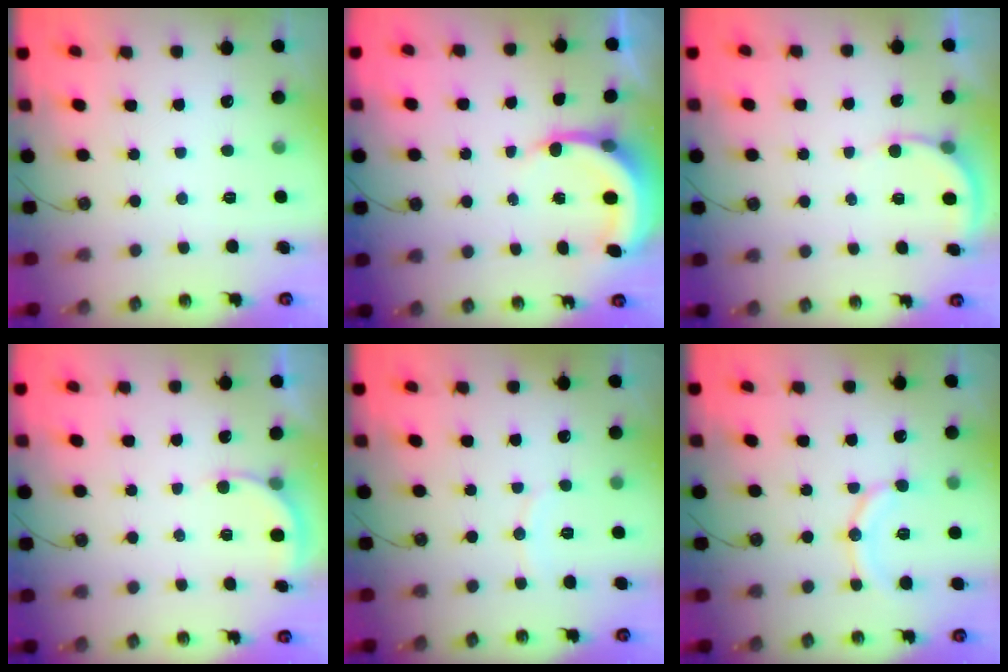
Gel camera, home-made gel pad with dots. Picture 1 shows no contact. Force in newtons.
{"total": 5.9, "press": 5.9, "slide": 0.8}
{"total": 4.3, "press": 4.3, "slide": 0.4}
{"total": 4.3, "press": 4.3, "slide": 0.4}
{"total": 4.2, "press": 4.1, "slide": 0.6}
{"total": 12.5, "press": 12.1, "slide": 3.3}